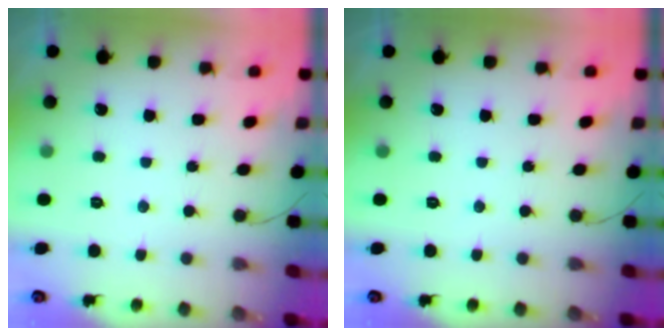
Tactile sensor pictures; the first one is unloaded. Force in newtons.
{"total": 0.0}